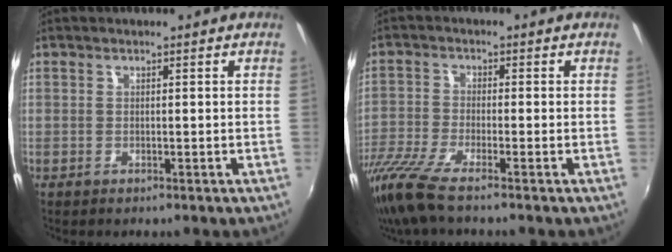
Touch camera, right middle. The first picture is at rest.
{"total": 9.4, "force": [-7.4, 0.6, 5.8], "torque": [-0.139, -0.037, -0.144]}